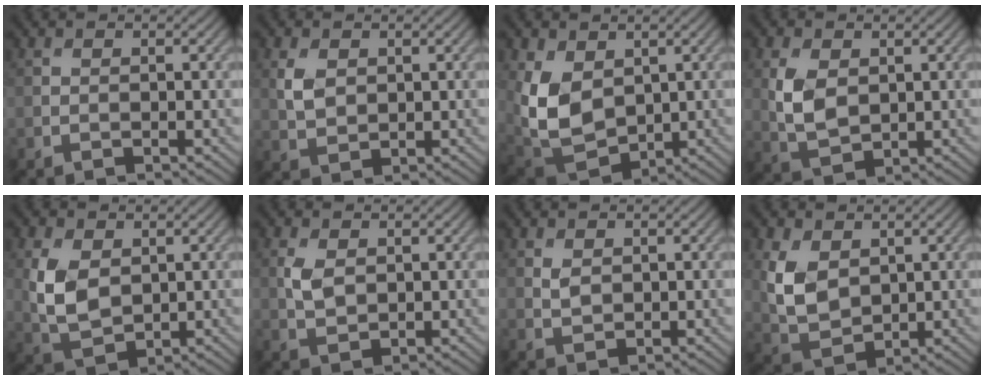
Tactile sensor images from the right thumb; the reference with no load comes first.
{"total": 3.5, "force": [1.0, 2.4, 2.3], "torque": [-0.057, 0.001, 0.022]}
{"total": 10.1, "force": [1.5, 7.1, 7.0], "torque": [-0.189, -0.009, 0.031]}
{"total": 5.6, "force": [1.0, 3.8, 4.1], "torque": [-0.097, -0.001, 0.023]}
{"total": 7.1, "force": [1.1, 4.8, 5.1], "torque": [-0.127, -0.003, 0.026]}
{"total": 3.3, "force": [0.7, 2.1, 2.4], "torque": [-0.062, -0.001, 0.017]}
{"total": 1.7, "force": [0.6, 1.2, 1.1], "torque": [-0.029, -0.004, 0.016]}
{"total": 7.3, "force": [1.9, 5.1, 4.9], "torque": [-0.124, -0.005, 0.042]}